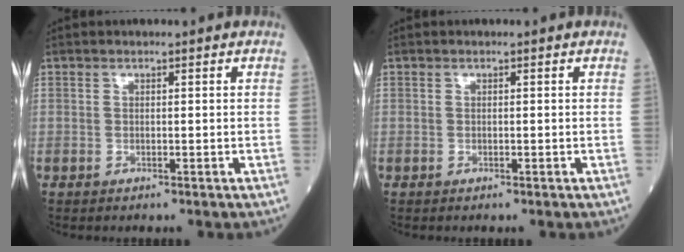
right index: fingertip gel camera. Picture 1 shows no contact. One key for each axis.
{"total": 0.0}